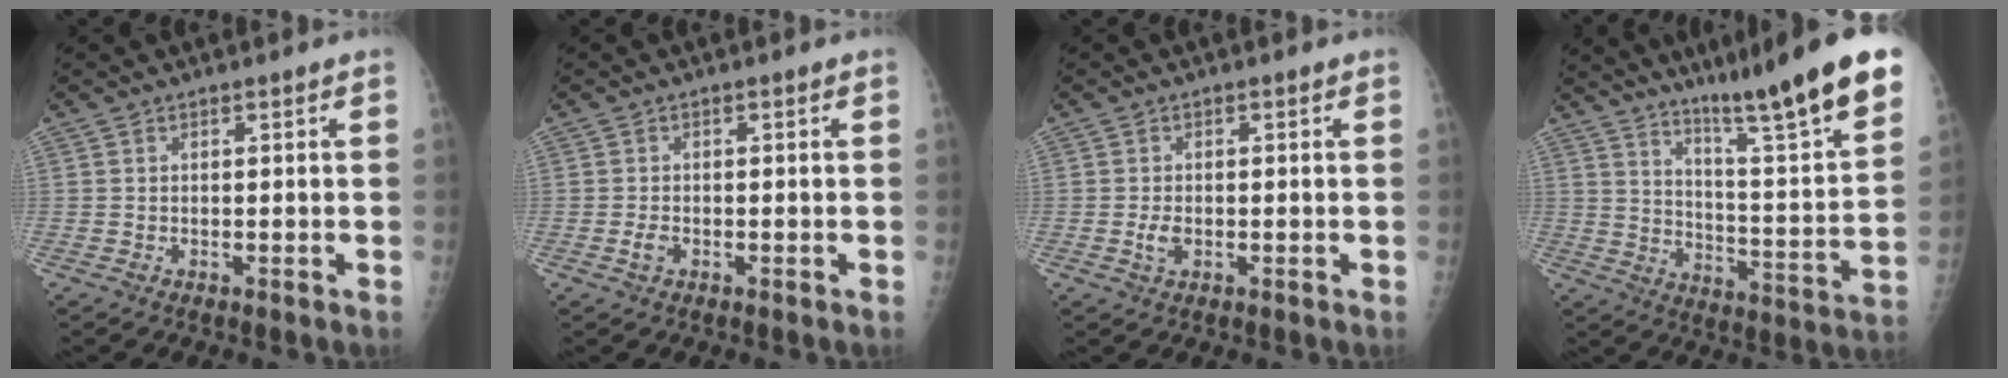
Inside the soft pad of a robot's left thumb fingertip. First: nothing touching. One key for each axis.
{"total": 1.6, "fx": -0.7, "fy": 1.1, "fz": 1.1, "tx": -0.021, "ty": 0.002, "tz": -0.013}
{"total": 2.3, "fx": -0.5, "fy": 1.5, "fz": 1.7, "tx": -0.029, "ty": 0.000, "tz": -0.009}
{"total": 23.2, "fx": 16.7, "fy": 1.4, "fz": 16.0, "tx": -0.216, "ty": -0.086, "tz": 0.252}